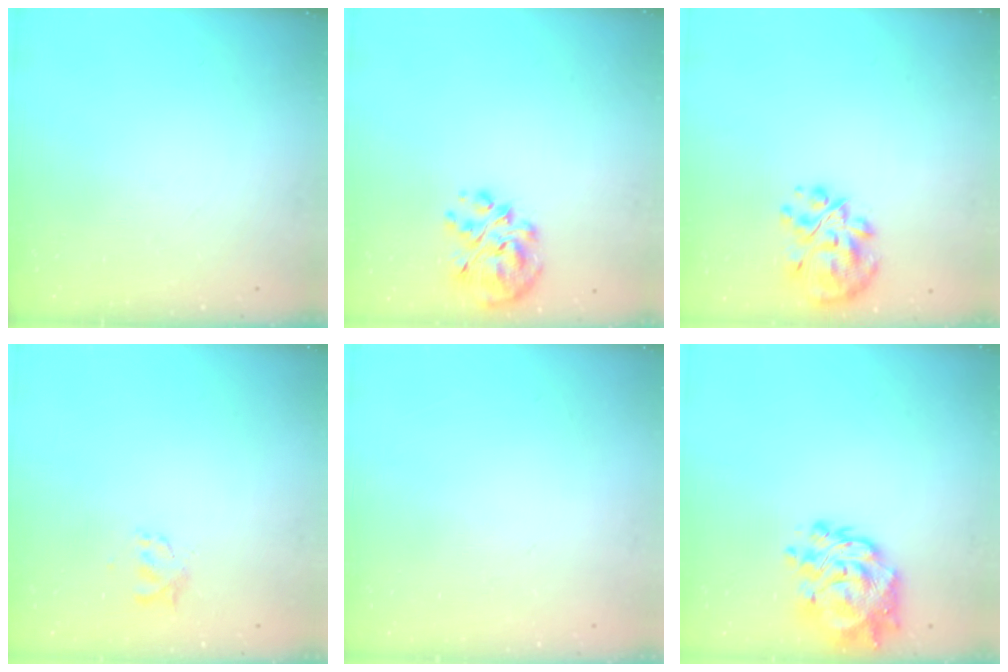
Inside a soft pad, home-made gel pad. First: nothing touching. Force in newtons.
{"total": 8.6, "press": 8.3, "slide": 2.5}
{"total": 12.0, "press": 11.4, "slide": 3.8}
{"total": 1.9, "press": 1.9, "slide": 0.3}
{"total": 1.8, "press": 1.7, "slide": 0.1}
{"total": 11.3, "press": 10.8, "slide": 3.4}